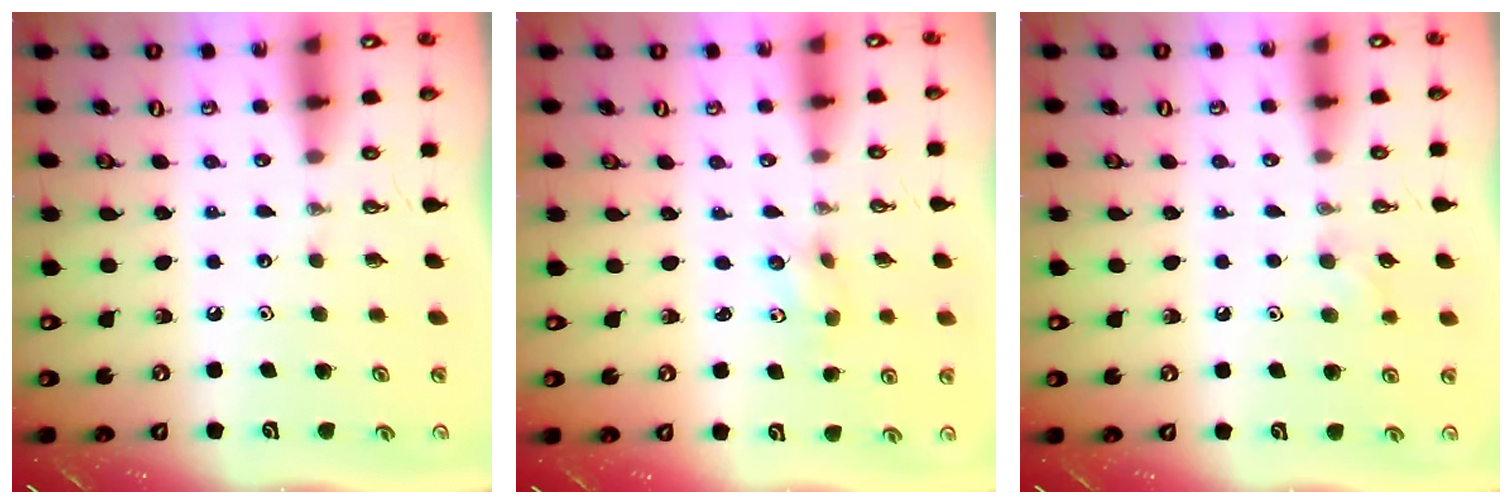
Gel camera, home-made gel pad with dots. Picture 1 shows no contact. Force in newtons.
{"total": 4.0, "press": 3.6, "slide": 1.9}
{"total": 6.9, "press": 6.2, "slide": 3.0}